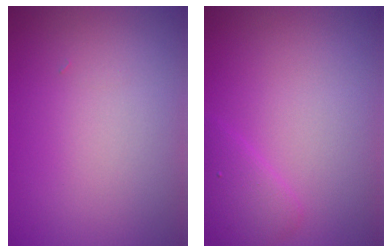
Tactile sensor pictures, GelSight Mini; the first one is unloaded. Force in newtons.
{"total": 1.8, "press": 1.8, "slide": 0.1}